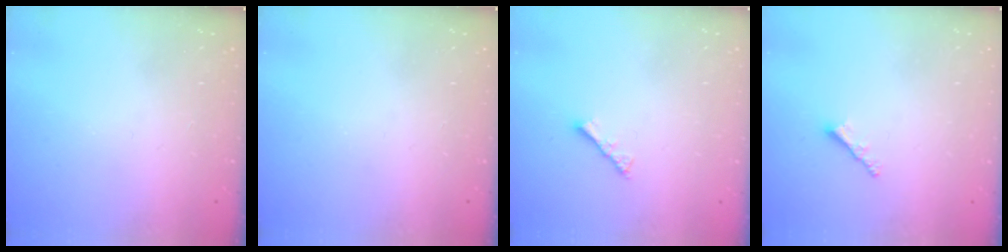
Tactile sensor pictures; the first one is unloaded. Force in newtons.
{"total": 0.0}
{"total": 2.8, "press": 2.8, "slide": 0.6}
{"total": 2.1, "press": 2.0, "slide": 0.5}